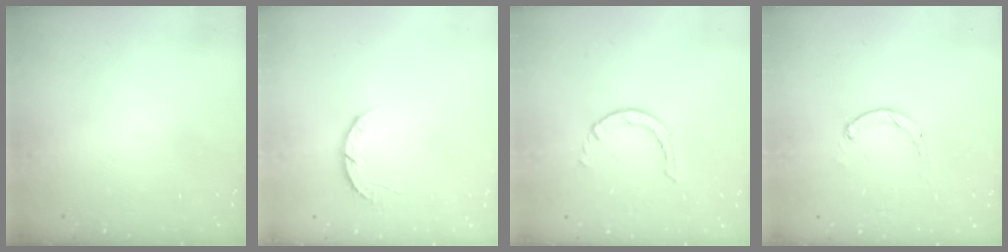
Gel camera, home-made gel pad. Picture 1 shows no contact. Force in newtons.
{"total": 3.9, "press": 3.8, "slide": 0.6}
{"total": 0.8, "press": 0.7, "slide": 0.2}
{"total": 1.2, "press": 1.2, "slide": 0.3}